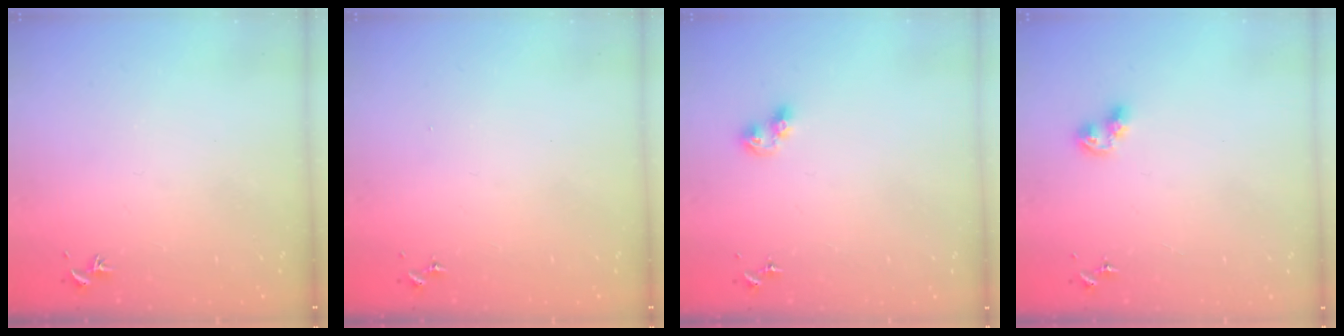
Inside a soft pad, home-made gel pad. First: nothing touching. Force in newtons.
{"total": 0.0}
{"total": 6.3, "press": 6.3, "slide": 0.5}
{"total": 6.3, "press": 6.3, "slide": 0.6}